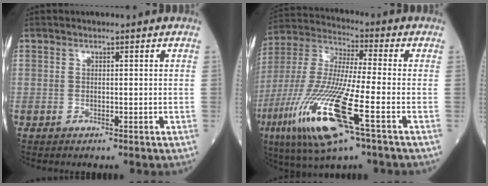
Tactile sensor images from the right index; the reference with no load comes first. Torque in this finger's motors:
{"motor_torque": [1.16, -0.98, 1.05, 0.21]}